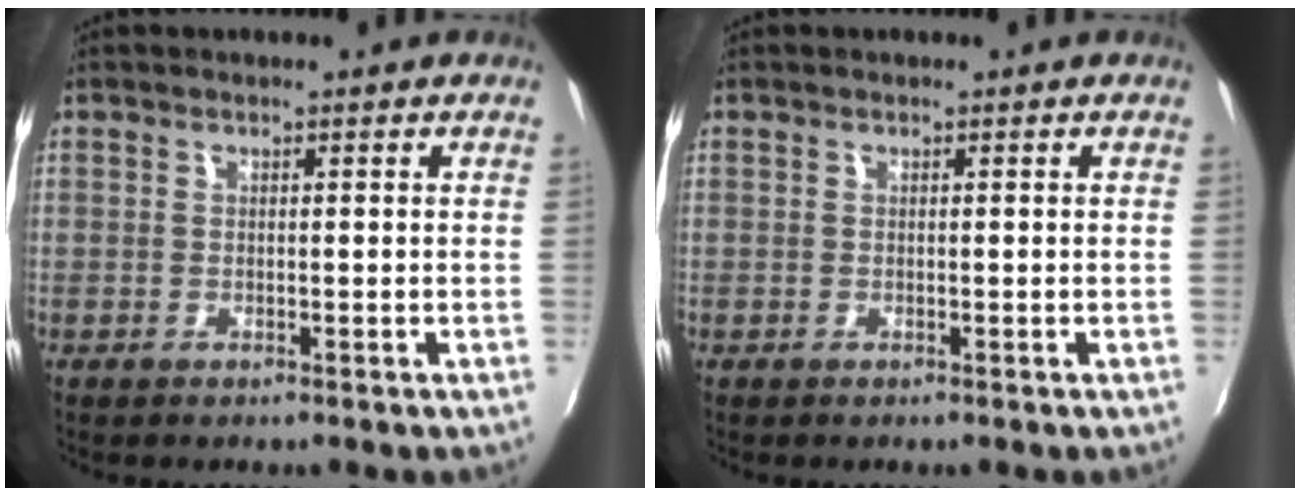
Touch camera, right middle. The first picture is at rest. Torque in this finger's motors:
{"motor_torque": [0.08, -0.10, 0.00, 0.00]}